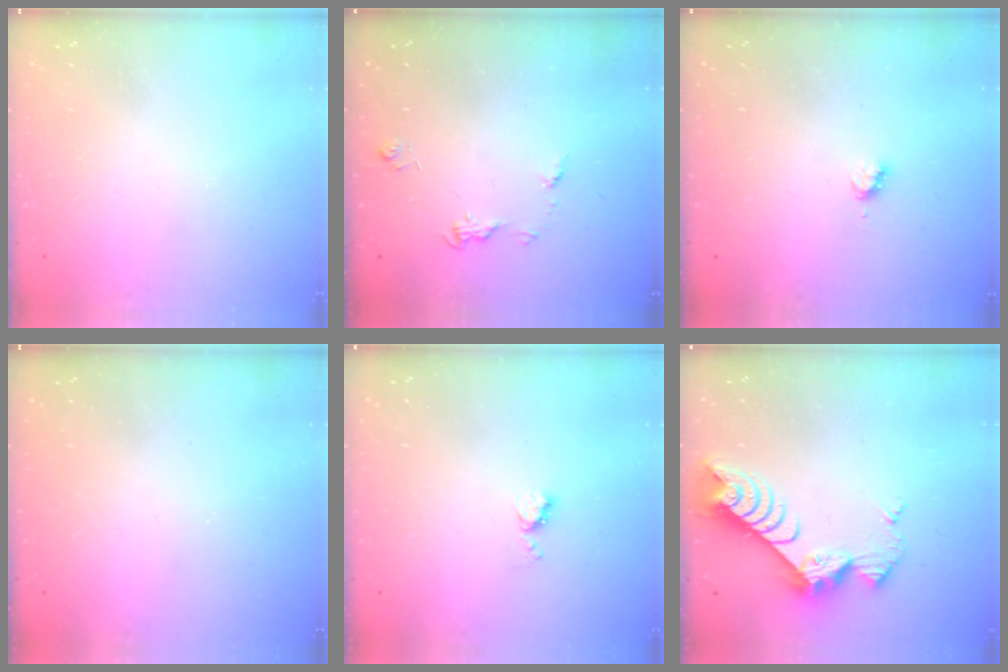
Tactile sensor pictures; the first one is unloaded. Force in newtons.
{"total": 5.7, "press": 5.7, "slide": 0.6}
{"total": 2.8, "press": 2.8, "slide": 0.3}
{"total": 0.0}
{"total": 4.4, "press": 4.3, "slide": 0.5}
{"total": 9.7, "press": 9.7, "slide": 0.8}